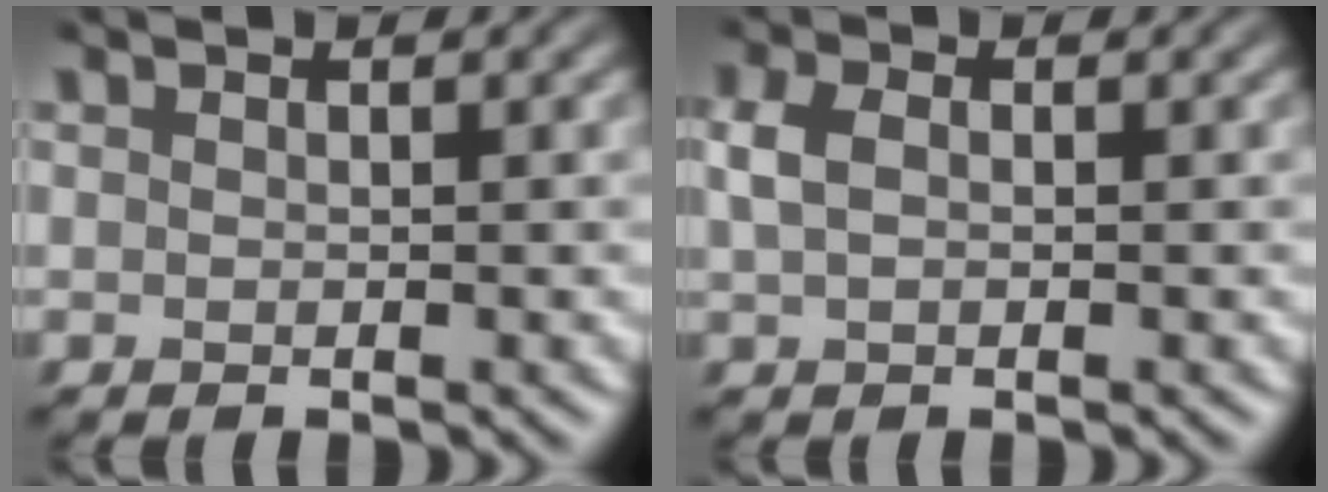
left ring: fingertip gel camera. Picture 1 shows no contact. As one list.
[{"total": 2.0, "force": [-0.3, 1.3, 1.5], "torque": [-0.035, 0.002, -0.010]}]